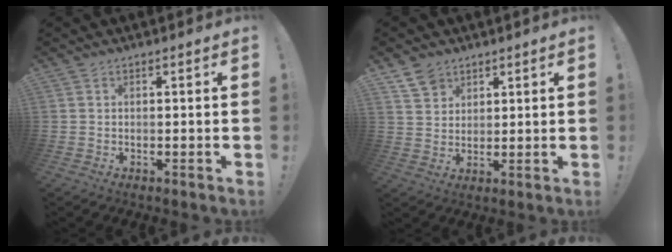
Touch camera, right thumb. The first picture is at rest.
{"total": 5.7, "force": [4.2, 3.8, 0.9], "torque": [-0.012, -0.027, 0.080]}